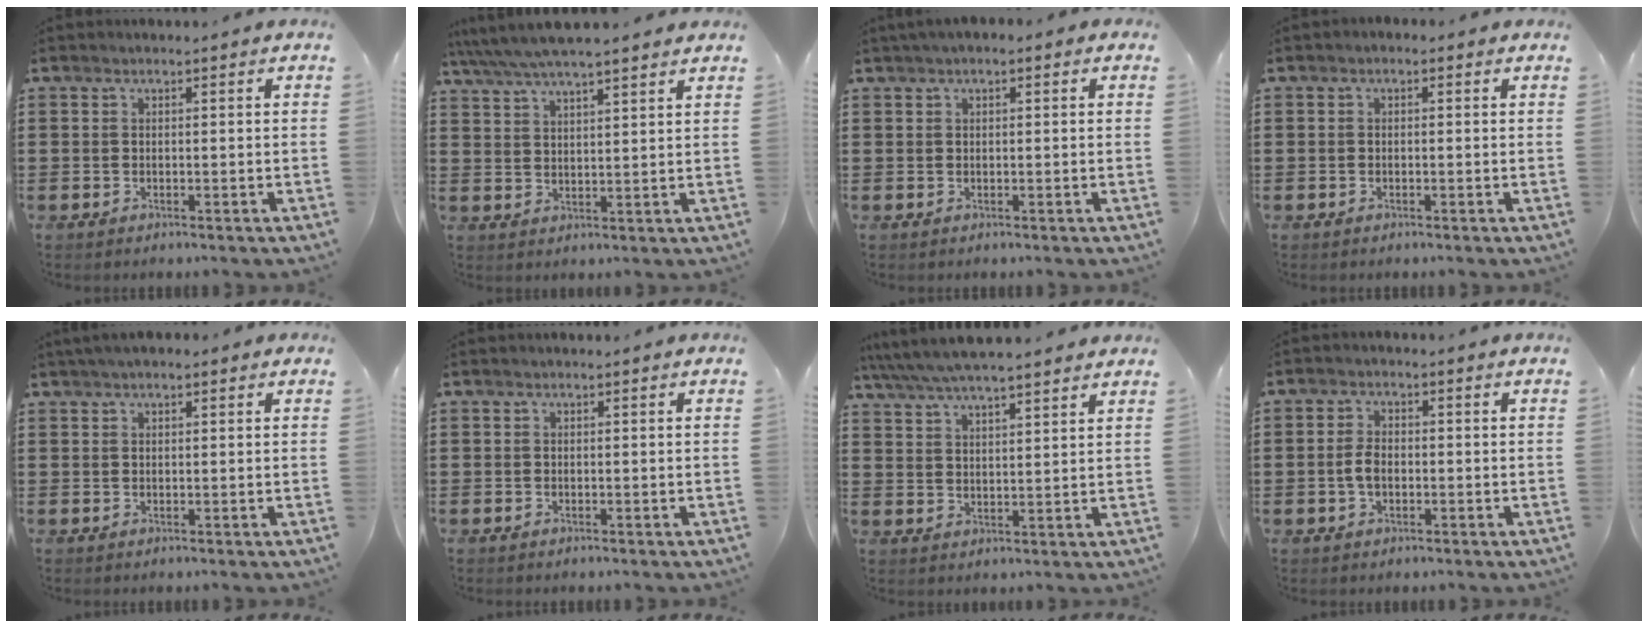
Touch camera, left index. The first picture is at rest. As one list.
[{"total": 5.1, "force": [4.5, 0.5, 2.3], "torque": [-0.060, -0.015, 0.079]}, {"total": 1.0, "force": [0.3, 0.5, 0.9], "torque": [-0.016, 0.005, 0.004]}, {"total": 0.6, "force": [-0.4, 0.4, 0.3], "torque": [-0.007, 0.000, -0.008]}, {"total": 1.6, "force": [1.1, 0.6, 1.1], "torque": [-0.022, 0.006, 0.019]}, {"total": 0.0}, {"total": 5.3, "force": [4.9, 0.3, 2.0], "torque": [-0.055, -0.020, 0.086]}, {"total": 3.1, "force": [-0.4, 1.7, 2.6], "torque": [-0.066, -0.001, -0.013]}]